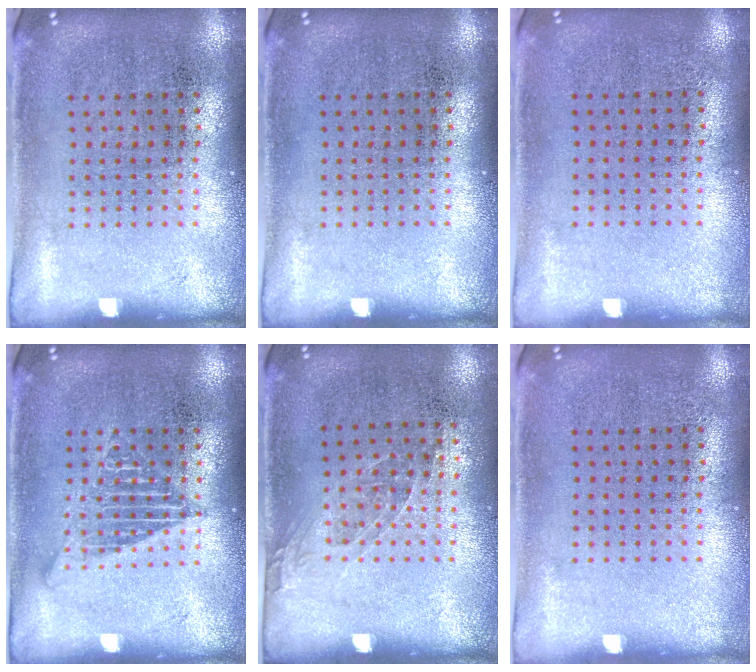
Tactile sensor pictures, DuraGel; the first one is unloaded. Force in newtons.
{"total": 0.0}
{"total": 0.0}
{"total": 2.1, "press": 2.1, "slide": 0.3}
{"total": 1.0, "press": 0.8, "slide": 0.6}
{"total": 0.0}